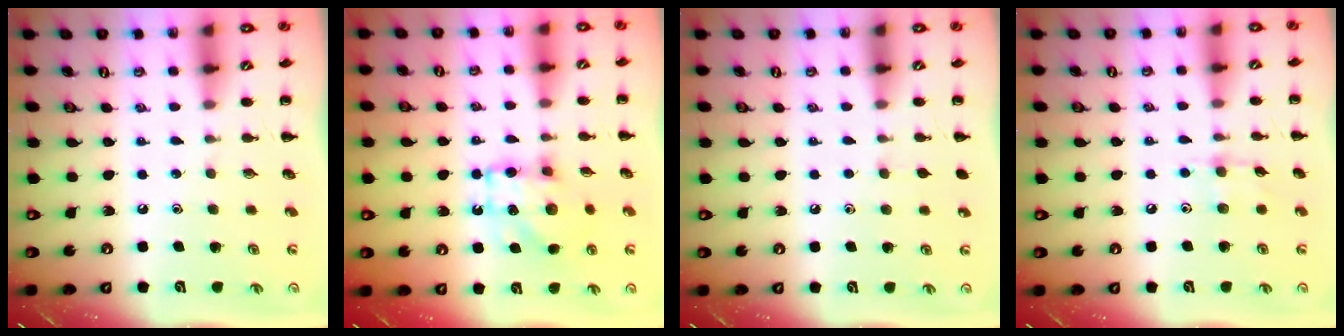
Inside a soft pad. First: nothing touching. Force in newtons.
{"total": 10.9, "press": 10.8, "slide": 1.3}
{"total": 2.5, "press": 2.2, "slide": 1.2}
{"total": 4.8, "press": 4.6, "slide": 1.4}